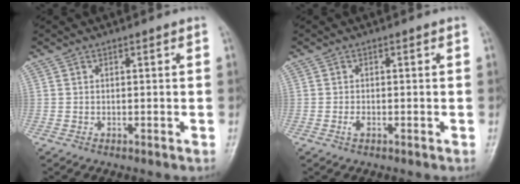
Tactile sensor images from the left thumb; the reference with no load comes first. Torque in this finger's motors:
{"motor_torque": [0.00, 0.01, 0.22, 0.16, 0.00]}